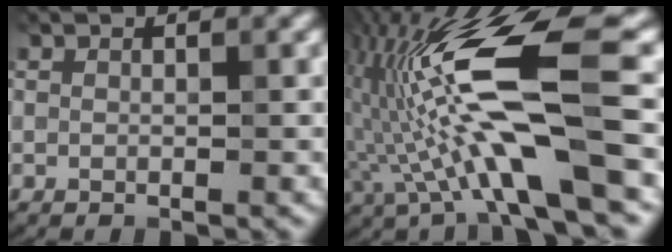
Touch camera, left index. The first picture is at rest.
{"total": 13.0, "force": [-0.5, 2.7, 12.7], "torque": [-0.248, 0.021, -0.008]}